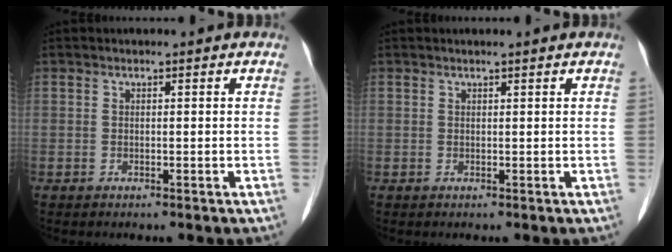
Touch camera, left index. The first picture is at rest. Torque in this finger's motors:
{"motor_torque": [-1.79, -0.34, -1.05, -0.04]}